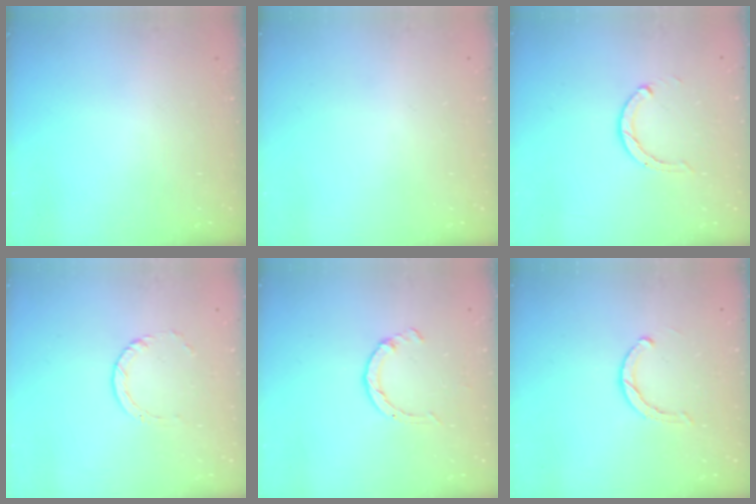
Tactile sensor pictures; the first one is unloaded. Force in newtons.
{"total": 0.0}
{"total": 1.9, "press": 1.9, "slide": 0.2}
{"total": 1.0, "press": 1.0, "slide": 0.1}
{"total": 2.6, "press": 2.6, "slide": 0.4}
{"total": 2.8, "press": 2.7, "slide": 0.3}